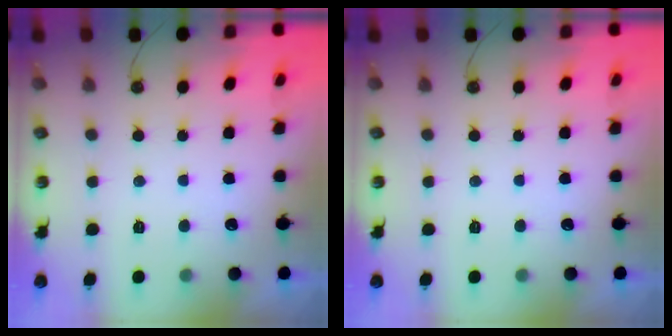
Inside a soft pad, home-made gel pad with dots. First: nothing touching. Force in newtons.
{"total": 0.0}